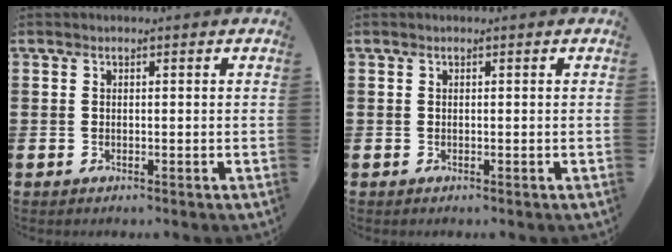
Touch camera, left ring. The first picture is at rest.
{"total": 0.0}